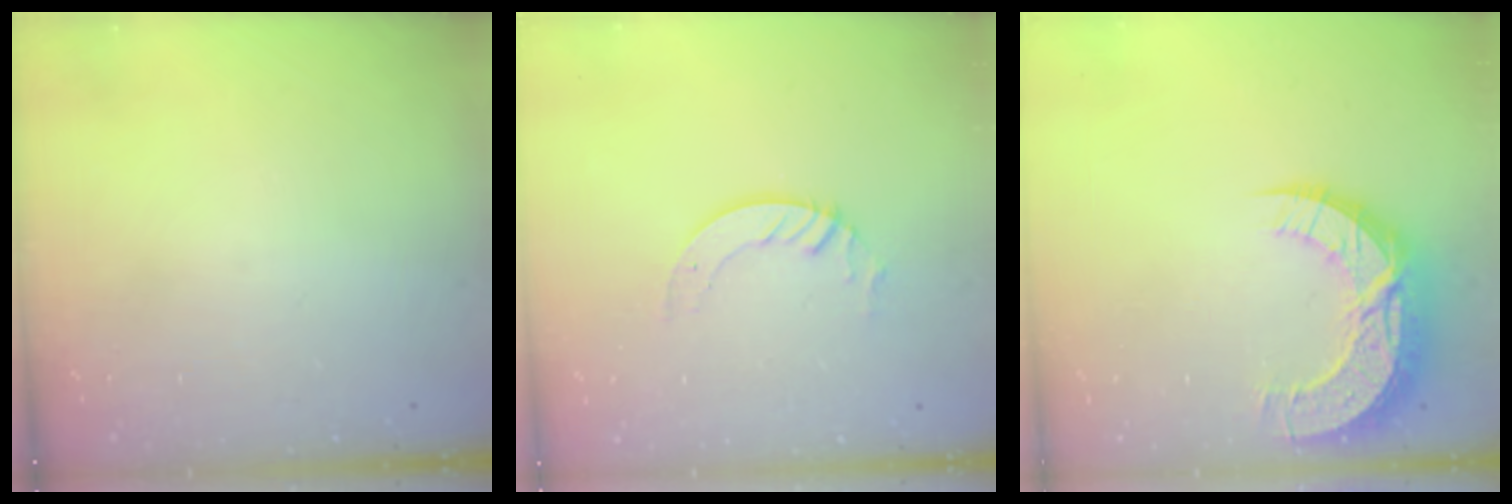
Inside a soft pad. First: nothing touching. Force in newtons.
{"total": 2.8, "press": 2.8, "slide": 0.2}
{"total": 13.7, "press": 13.7, "slide": 1.0}